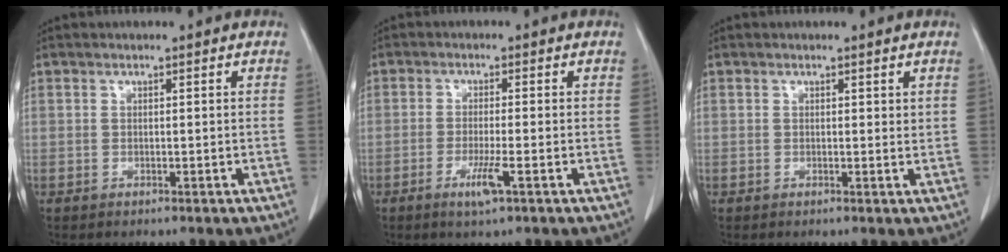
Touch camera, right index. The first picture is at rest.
{"total": 3.9, "force": [-1.8, -0.1, 3.4], "torque": [-0.067, -0.010, -0.034]}
{"total": 0.7, "force": [0.6, 0.3, 0.2], "torque": [0.001, -0.004, 0.006]}